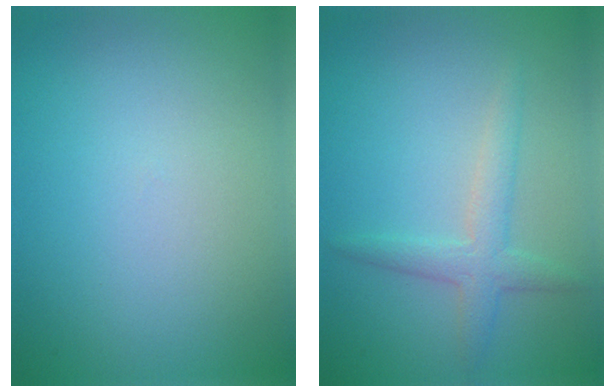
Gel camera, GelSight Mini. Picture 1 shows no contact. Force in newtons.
{"total": 2.5, "press": 2.5, "slide": 0.1}